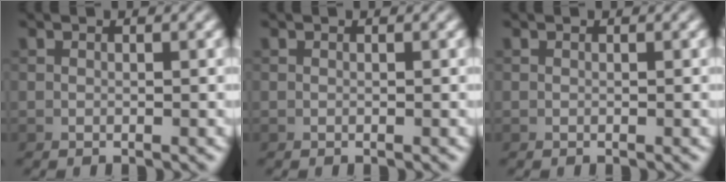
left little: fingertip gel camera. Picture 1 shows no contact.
{"total": 0.0}
{"total": 0.0}